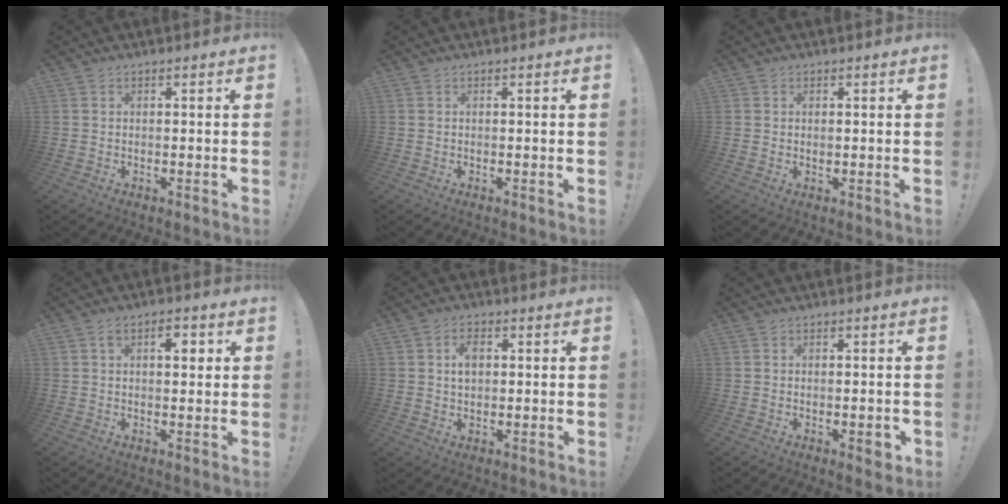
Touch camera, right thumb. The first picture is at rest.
{"total": 0.0}
{"total": 0.6, "force": [0.2, 0.5, 0.1], "torque": [-0.002, 0.000, 0.004]}
{"total": 4.8, "force": [1.3, 2.3, 4.0], "torque": [-0.046, -0.002, 0.013]}
{"total": 4.7, "force": [0.8, 3.3, 3.3], "torque": [-0.050, 0.003, 0.012]}
{"total": 2.7, "force": [-1.1, 1.0, 2.3], "torque": [-0.031, 0.005, -0.016]}